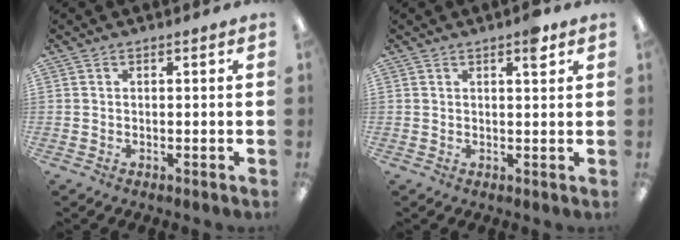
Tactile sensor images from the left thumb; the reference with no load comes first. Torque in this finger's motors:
{"motor_torque": [0.40, 0.16, 0.40, -0.09, 0.01]}